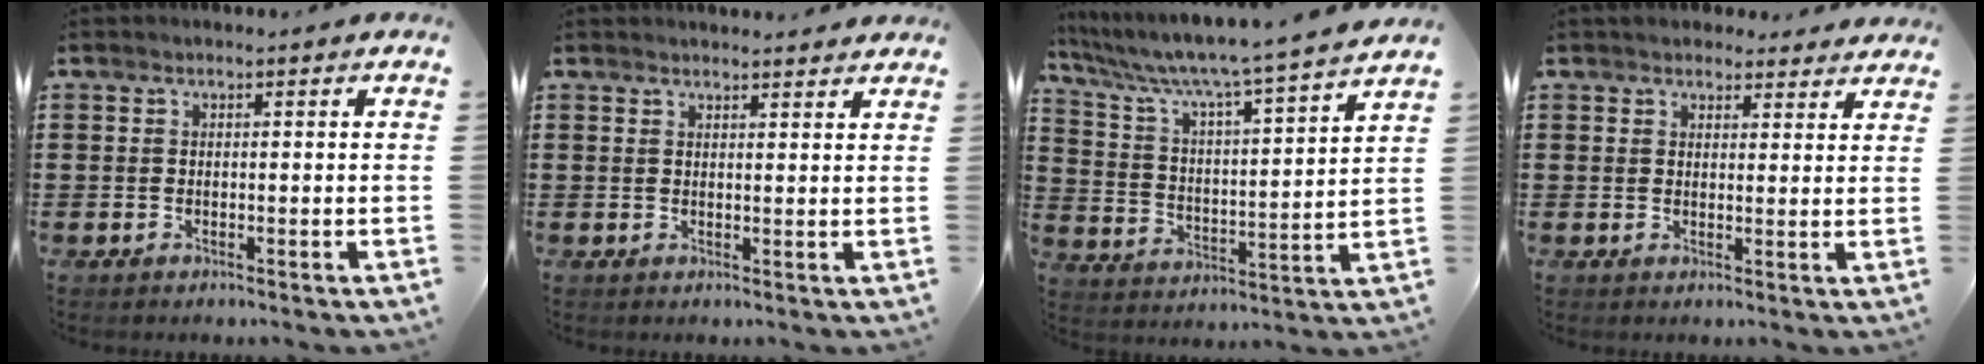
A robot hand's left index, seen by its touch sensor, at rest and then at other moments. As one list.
[{"total": 1.8, "force": [1.7, 0.0, 0.2], "torque": [-0.008, 0.000, 0.034]}, {"total": 6.0, "force": [5.3, -0.9, 2.7], "torque": [-0.080, -0.053, 0.078]}, {"total": 2.4, "force": [2.3, 0.8, 0.0], "torque": [0.001, -0.005, 0.042]}]